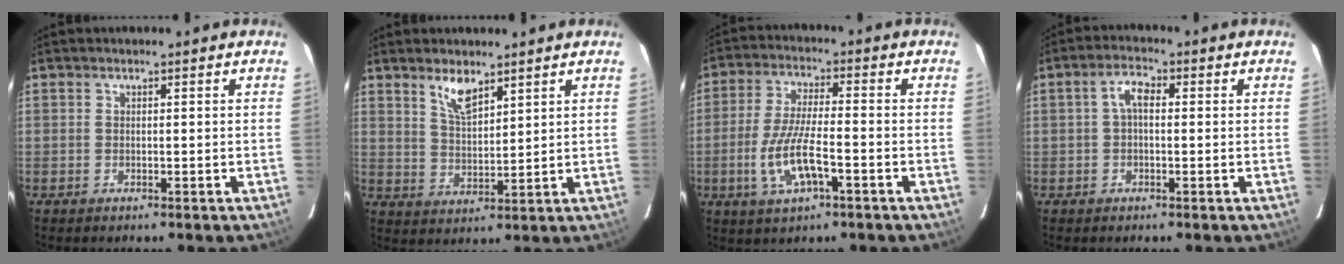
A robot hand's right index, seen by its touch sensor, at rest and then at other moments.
{"total": 5.7, "force": [4.1, 2.0, 3.5], "torque": [-0.064, 0.001, 0.081]}
{"total": 10.1, "force": [-3.7, 2.6, 9.0], "torque": [-0.183, -0.009, -0.068]}
{"total": 3.4, "force": [0.2, 1.8, 2.9], "torque": [-0.057, 0.015, 0.004]}